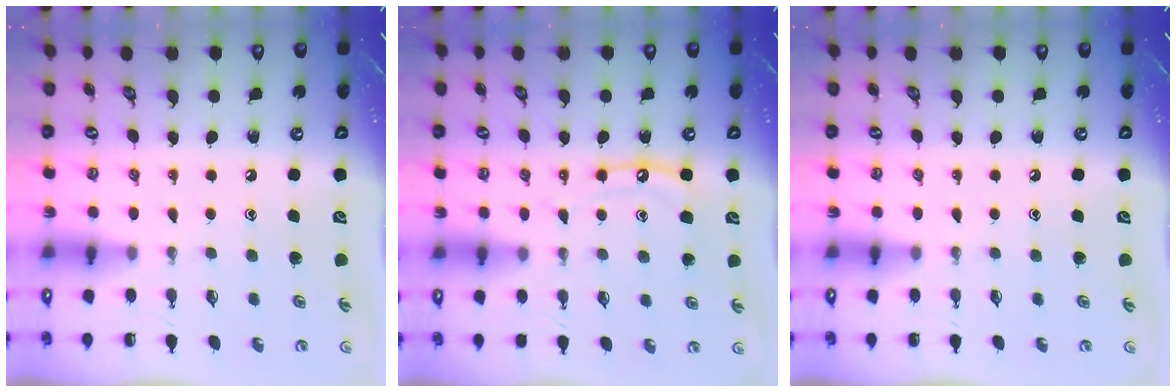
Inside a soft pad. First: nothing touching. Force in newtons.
{"total": 8.4, "press": 8.3, "slide": 0.8}
{"total": 0.0}